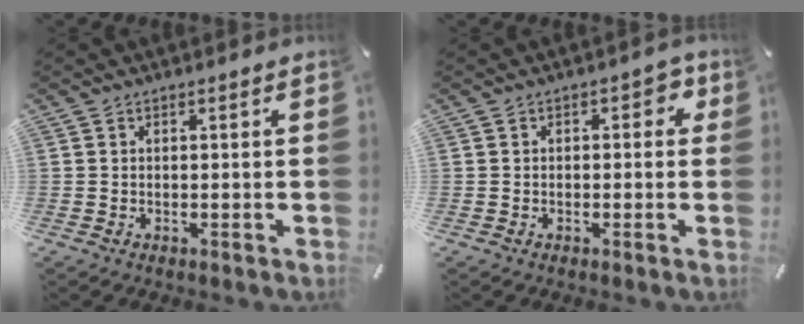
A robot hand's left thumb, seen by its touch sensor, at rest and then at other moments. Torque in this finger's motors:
{"motor_torque": [0.55, 0.26, 0.14, -0.27, 0.03]}